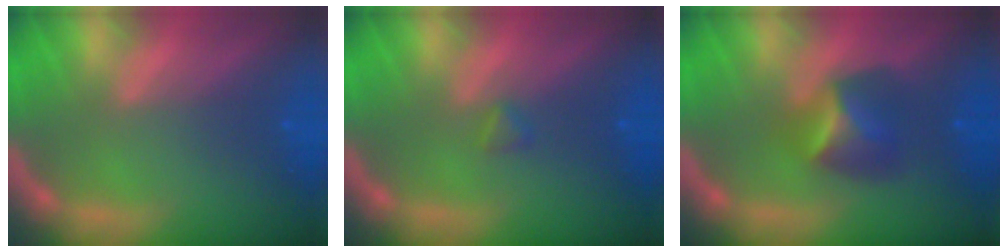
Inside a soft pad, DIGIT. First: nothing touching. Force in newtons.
{"total": 0.9}
{"total": 4.0}